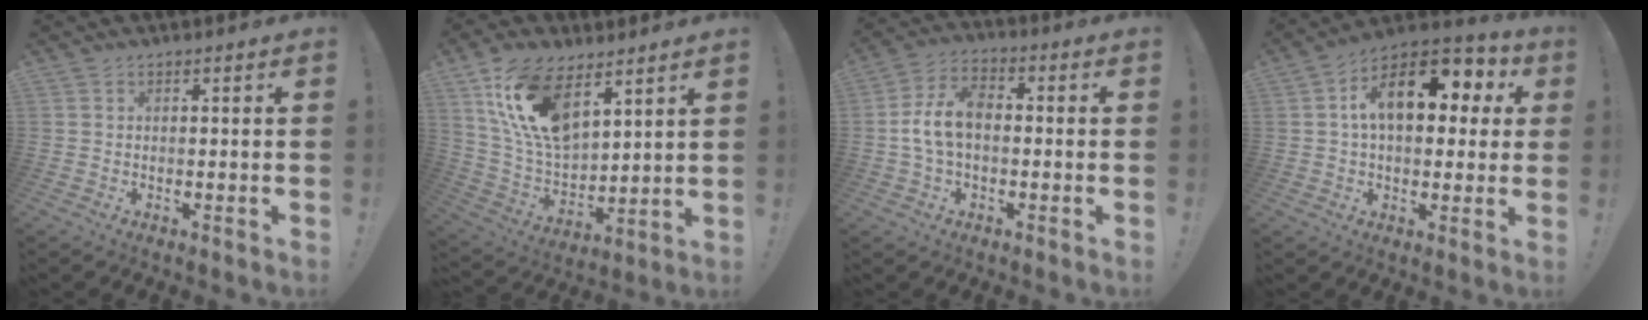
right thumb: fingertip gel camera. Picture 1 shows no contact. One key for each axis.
{"total": 18.2, "fx": 10.0, "fy": 10.1, "fz": 11.4, "tx": -0.239, "ty": -0.053, "tz": 0.184}
{"total": 10.8, "fx": -0.4, "fy": 6.9, "fz": 8.4, "tx": -0.166, "ty": 0.012, "tz": -0.002}
{"total": 16.5, "fx": 4.4, "fy": 9.5, "fz": 12.8, "tx": -0.195, "ty": 0.003, "tz": 0.072}